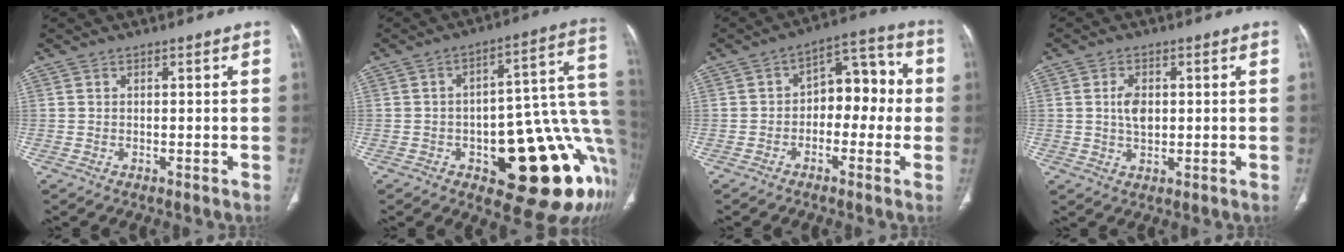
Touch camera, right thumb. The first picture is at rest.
{"total": 23.9, "force": [-7.5, 10.0, 20.4], "torque": [-0.178, 0.048, -0.085]}
{"total": 10.1, "force": [-0.8, 6.5, 7.6], "torque": [-0.059, 0.045, -0.027]}
{"total": 4.3, "force": [0.5, 2.7, 3.3], "torque": [-0.056, 0.000, 0.009]}